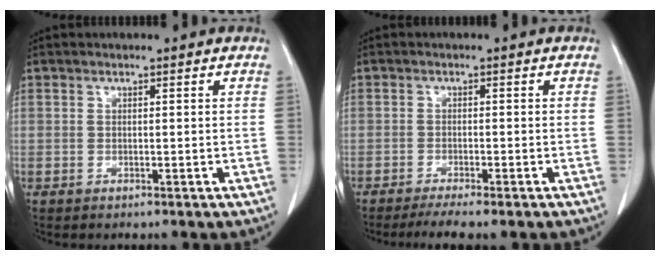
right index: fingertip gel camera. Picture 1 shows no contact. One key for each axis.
{"total": 4.6, "fx": -3.7, "fy": 0.1, "fz": 2.7, "tx": -0.039, "ty": -0.009, "tz": -0.058}